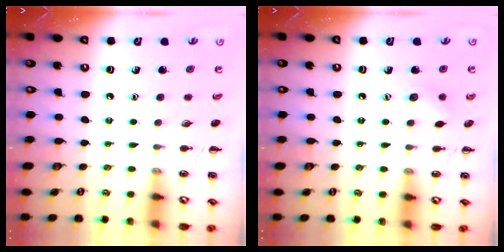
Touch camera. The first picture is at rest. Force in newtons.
{"total": 6.7, "press": 6.4, "slide": 1.7}